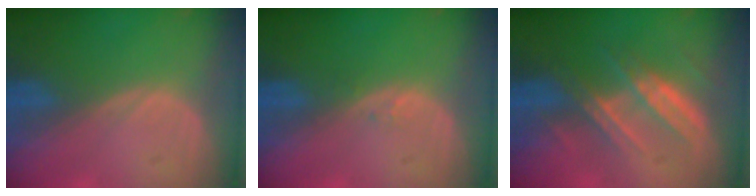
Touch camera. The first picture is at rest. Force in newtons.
{"total": 0.6, "press": 0.6, "slide": 0.1}
{"total": 7.2, "press": 6.8, "slide": 2.2}